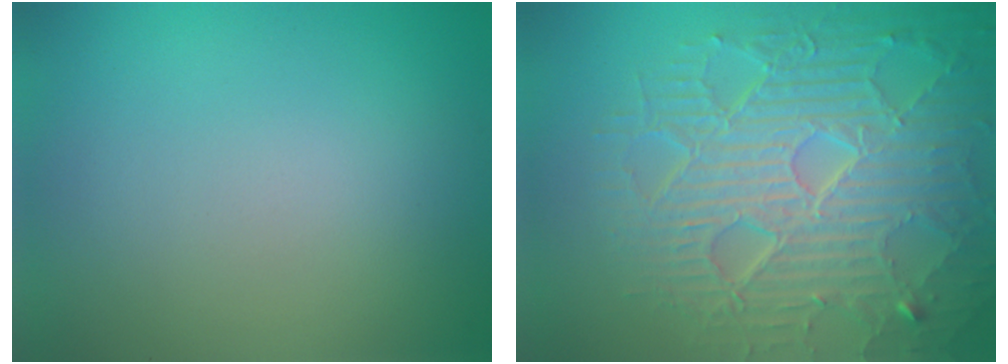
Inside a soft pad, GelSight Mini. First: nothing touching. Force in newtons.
{"total": 10.1, "press": 6.6, "slide": 7.7}